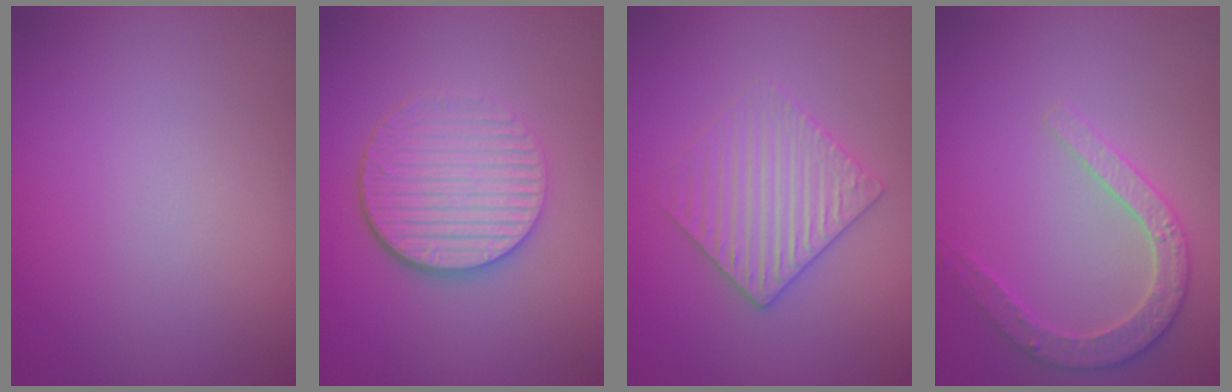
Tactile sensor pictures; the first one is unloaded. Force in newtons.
{"total": 5.3, "press": 3.8, "slide": 3.6}
{"total": 3.1, "press": 3.1, "slide": 0.7}
{"total": 3.0, "press": 3.0, "slide": 0.3}